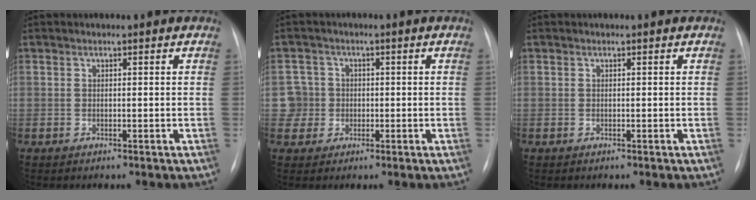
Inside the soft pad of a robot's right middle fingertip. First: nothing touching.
{"total": 3.9, "force": [-0.4, 3.8, -0.4], "torque": [0.018, 0.015, -0.007]}
{"total": 0.0}